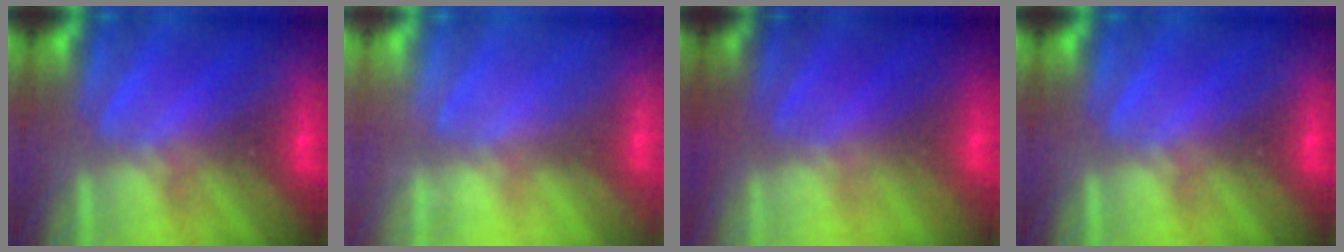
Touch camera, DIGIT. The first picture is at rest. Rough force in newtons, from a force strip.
{"total": 2.2}
{"total": 2.9}
{"total": 0.0}